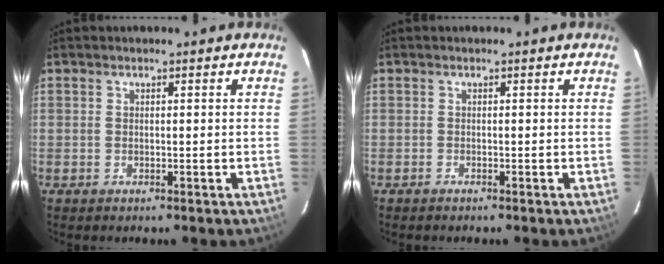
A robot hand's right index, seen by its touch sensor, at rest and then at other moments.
{"total": 0.0}